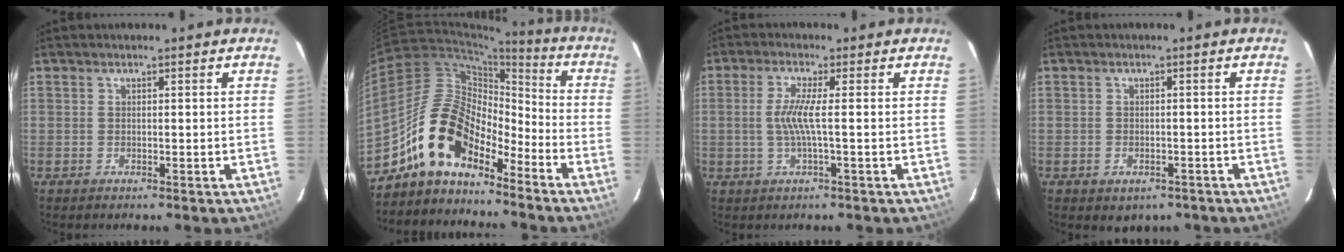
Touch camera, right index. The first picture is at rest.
{"total": 13.7, "force": [-10.1, 6.2, 6.9], "torque": [-0.119, 0.022, -0.195]}
{"total": 4.5, "force": [-0.3, -0.3, 4.5], "torque": [-0.096, -0.002, -0.005]}
{"total": 3.8, "force": [-2.1, 2.9, 1.5], "torque": [-0.034, -0.005, -0.016]}